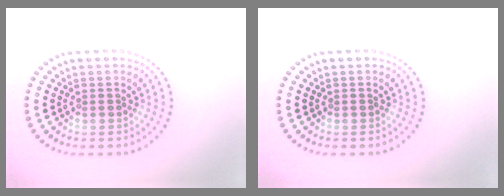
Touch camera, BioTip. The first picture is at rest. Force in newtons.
{"total": 0.0}